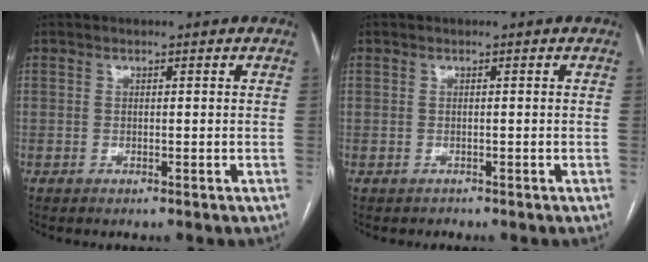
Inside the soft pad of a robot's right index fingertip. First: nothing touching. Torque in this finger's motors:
{"motor_torque": [-0.33, -0.09, -1.05, -0.21]}